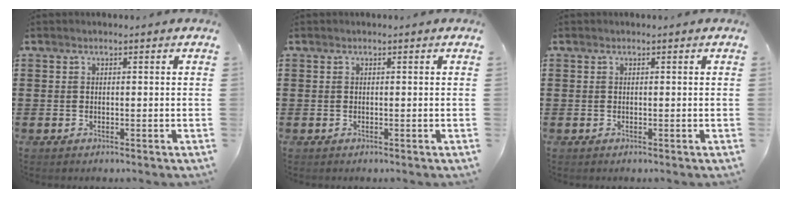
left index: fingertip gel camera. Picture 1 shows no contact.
{"total": 0.0}
{"total": 0.0}